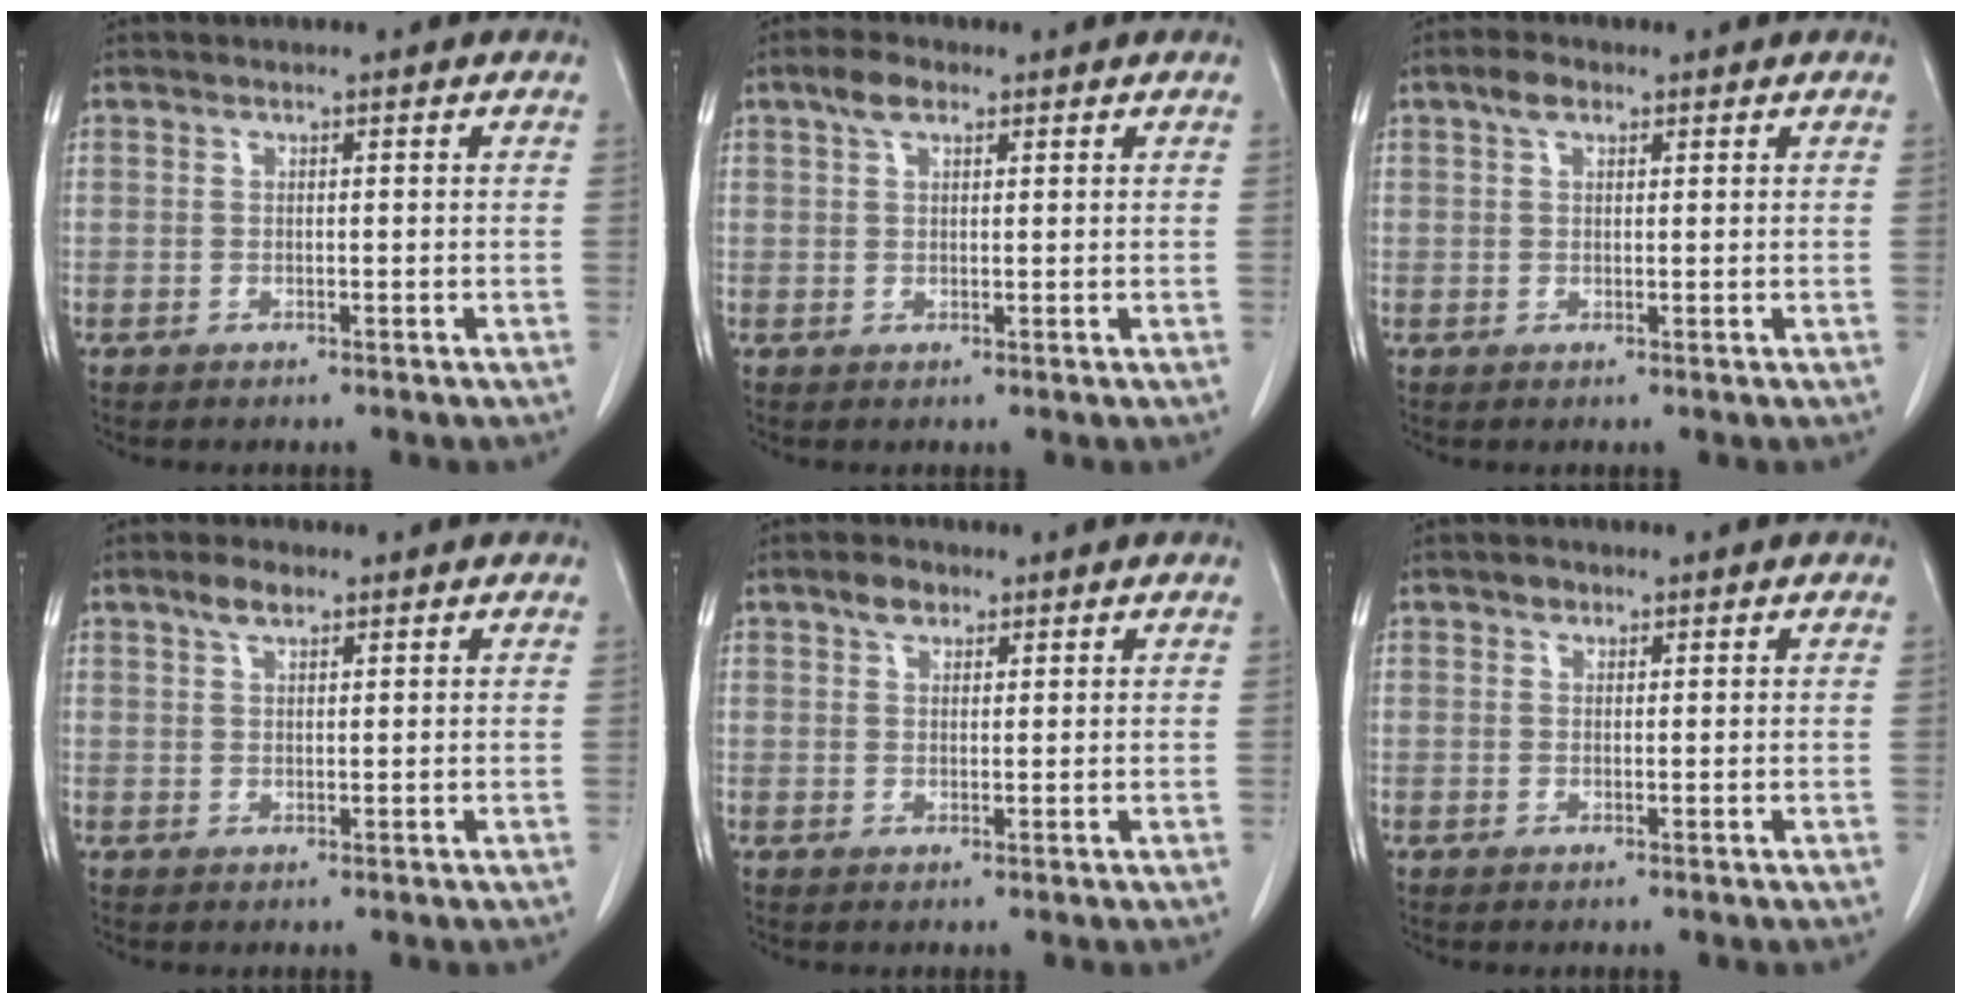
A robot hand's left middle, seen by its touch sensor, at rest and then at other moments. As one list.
[{"total": 3.0, "force": [1.8, 1.4, 2.0], "torque": [-0.043, 0.010, 0.036]}, {"total": 2.5, "force": [1.5, 1.3, 1.5], "torque": [-0.032, 0.008, 0.028]}, {"total": 2.7, "force": [1.9, 1.0, 1.7], "torque": [-0.038, 0.006, 0.037]}, {"total": 2.5, "force": [1.7, 1.4, 1.2], "torque": [-0.023, 0.006, 0.029]}, {"total": 1.1, "force": [0.7, 0.7, 0.3], "torque": [-0.004, -0.001, 0.011]}]